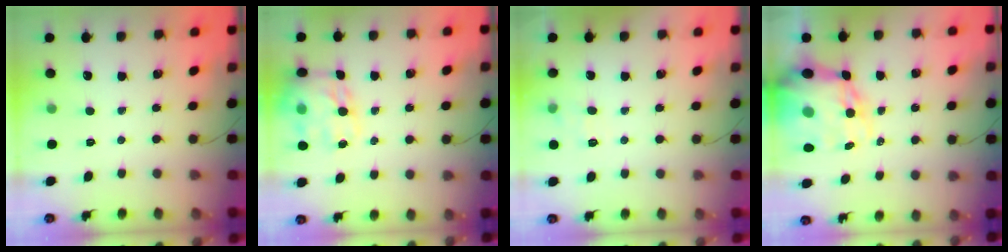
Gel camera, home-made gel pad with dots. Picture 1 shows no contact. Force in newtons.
{"total": 15.6, "press": 15.4, "slide": 2.7}
{"total": 4.1, "press": 3.6, "slide": 1.9}
{"total": 20.1, "press": 19.5, "slide": 4.9}